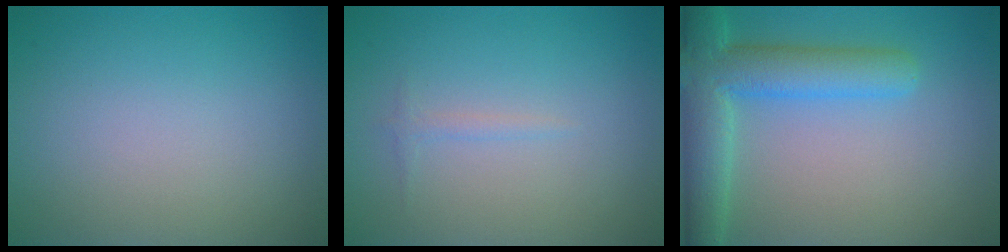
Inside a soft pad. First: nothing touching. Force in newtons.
{"total": 0.7, "press": 0.7, "slide": 0.1}
{"total": 6.8, "press": 6.8, "slide": 0.5}